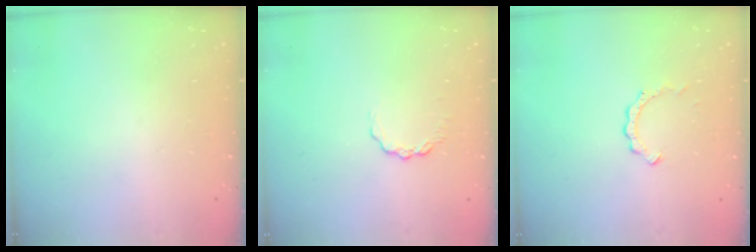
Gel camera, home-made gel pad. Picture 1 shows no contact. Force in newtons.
{"total": 3.8, "press": 3.8, "slide": 0.5}
{"total": 2.0, "press": 2.0, "slide": 0.2}